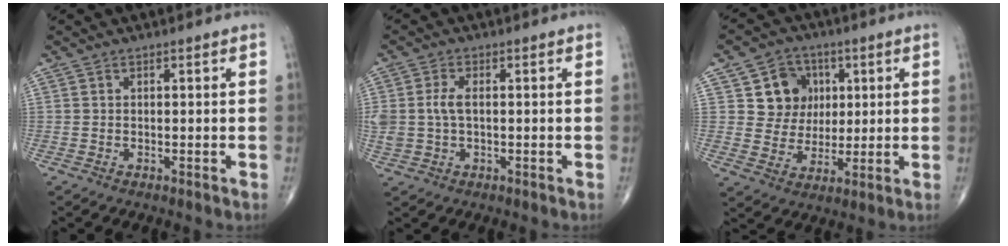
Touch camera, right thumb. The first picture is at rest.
{"total": 5.2, "force": [0.3, 3.1, 4.2], "torque": [-0.105, 0.009, 0.007]}
{"total": 9.7, "force": [3.0, 8.7, 3.0], "torque": [-0.002, -0.005, 0.051]}